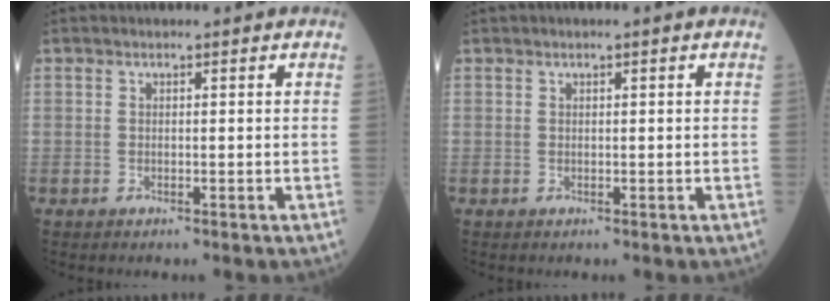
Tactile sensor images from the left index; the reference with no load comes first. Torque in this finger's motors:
{"motor_torque": [-0.11, -0.33, -0.46, 0.01]}